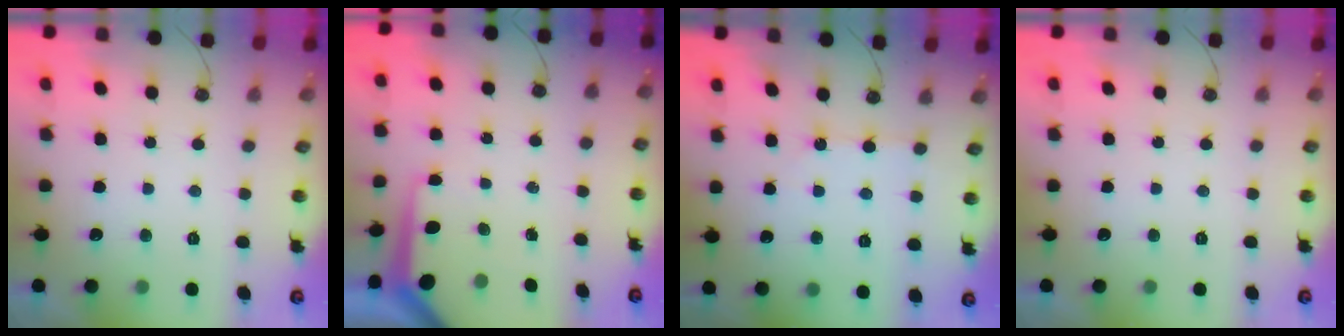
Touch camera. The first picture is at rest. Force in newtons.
{"total": 7.4, "press": 7.4, "slide": 0.7}
{"total": 2.7, "press": 2.7, "slide": 0.5}
{"total": 0.6, "press": 0.1, "slide": 0.5}